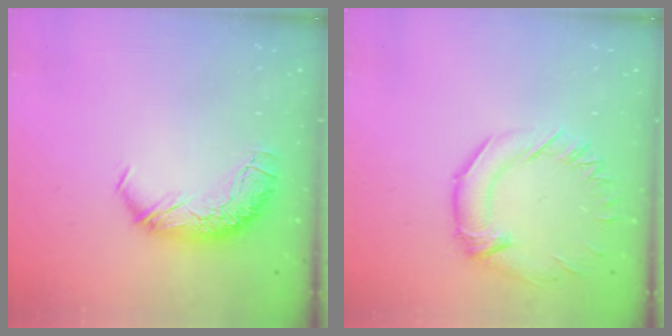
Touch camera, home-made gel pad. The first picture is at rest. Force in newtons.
{"total": 1.3, "press": 0.4, "slide": 1.3}